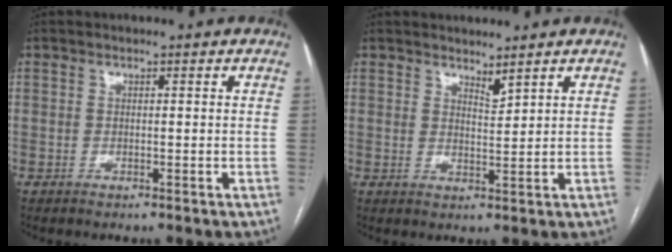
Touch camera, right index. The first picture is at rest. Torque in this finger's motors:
{"motor_torque": [-0.07, 0.05, -0.07, 0.00]}